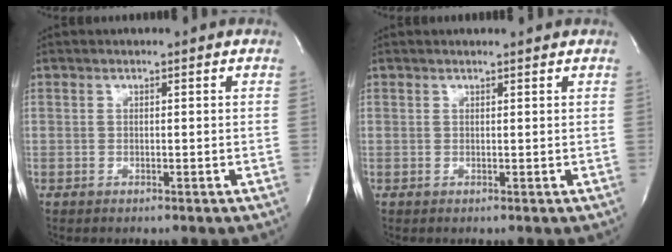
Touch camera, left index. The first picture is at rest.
{"total": 1.3, "force": [1.2, -0.2, 0.4], "torque": [-0.006, 0.001, 0.011]}